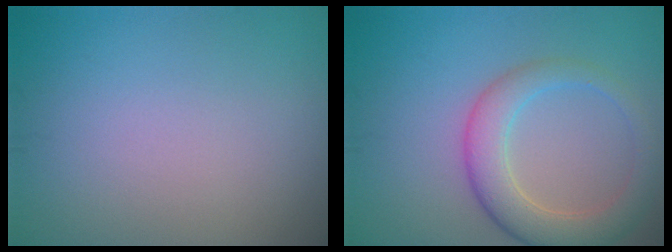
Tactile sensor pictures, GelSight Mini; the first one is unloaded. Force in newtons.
{"total": 4.8, "press": 4.8, "slide": 0.3}